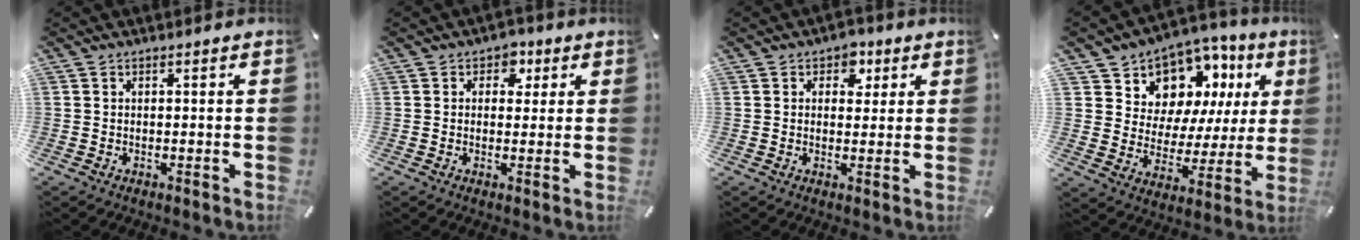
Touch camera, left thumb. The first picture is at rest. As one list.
[{"total": 4.2, "force": [1.4, 3.4, 1.8], "torque": [-0.003, -0.006, 0.016]}, {"total": 4.9, "force": [2.1, 3.9, 2.0], "torque": [-0.003, -0.008, 0.028]}, {"total": 10.7, "force": [7.2, 7.8, 1.9], "torque": [-0.036, -0.079, 0.133]}]